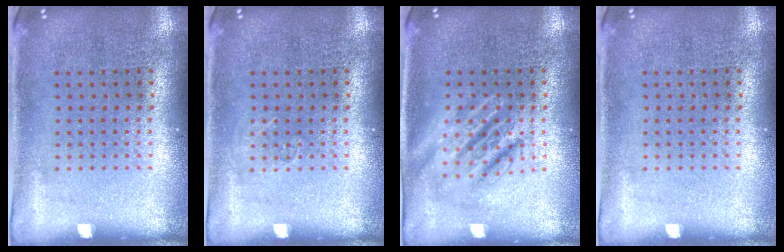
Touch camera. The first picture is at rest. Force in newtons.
{"total": 0.6, "press": 0.5, "slide": 0.2}
{"total": 2.7, "press": 2.7, "slide": 0.3}
{"total": 0.0}